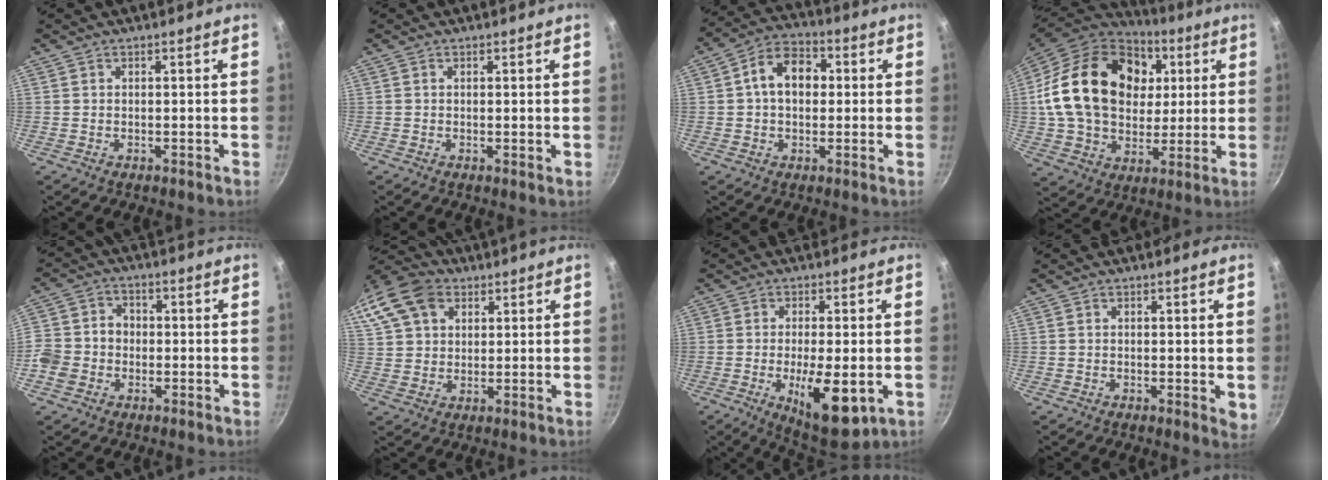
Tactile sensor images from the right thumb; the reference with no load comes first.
{"total": 0.5, "force": [0.2, 0.1, 0.5], "torque": [-0.008, -0.002, 0.001]}
{"total": 10.0, "force": [1.2, 7.1, 6.9], "torque": [-0.079, 0.025, 0.003]}
{"total": 27.5, "force": [5.8, 20.1, 17.9], "torque": [-0.302, 0.011, 0.104]}
{"total": 8.7, "force": [-2.0, 7.4, 4.2], "torque": [-0.058, 0.028, -0.051]}
{"total": 17.7, "force": [7.8, 12.9, 9.3], "torque": [-0.208, 0.031, 0.138]}
{"total": 11.9, "force": [-2.9, 4.2, 10.7], "torque": [-0.161, -0.002, -0.033]}
{"total": 2.5, "force": [0.4, 1.1, 2.2], "torque": [-0.022, -0.005, 0.003]}